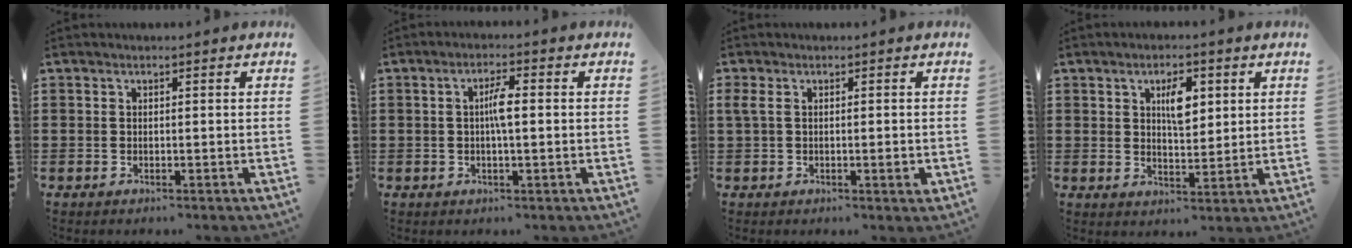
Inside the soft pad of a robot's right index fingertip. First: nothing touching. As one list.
[{"total": 3.4, "force": [-0.1, 0.6, 3.4], "torque": [-0.063, 0.000, -0.003]}, {"total": 2.8, "force": [-0.1, 0.8, 2.7], "torque": [-0.055, -0.001, -0.005]}, {"total": 5.2, "force": [1.8, 2.3, 4.3], "torque": [-0.067, -0.001, 0.024]}]